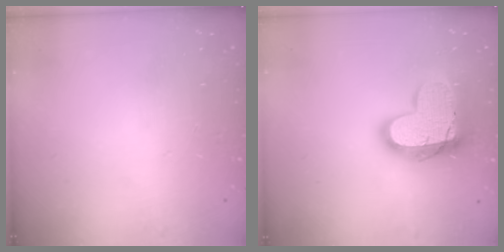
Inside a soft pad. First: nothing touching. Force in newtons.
{"total": 18.5, "press": 18.5, "slide": 1.4}